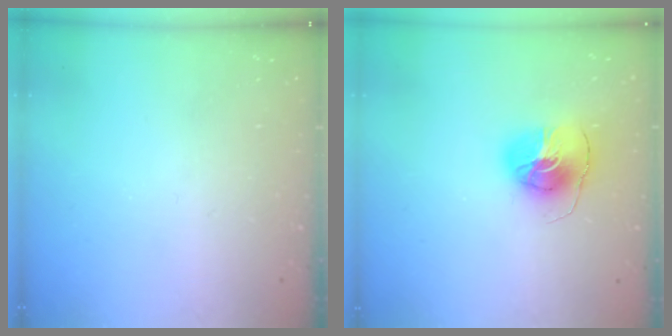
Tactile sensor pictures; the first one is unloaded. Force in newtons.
{"total": 9.1, "press": 9.1, "slide": 0.8}